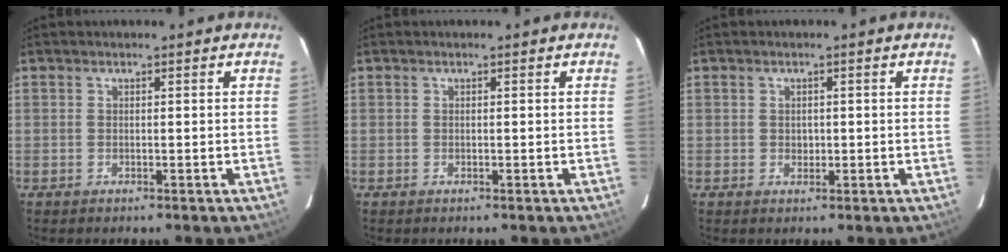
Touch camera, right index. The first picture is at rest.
{"total": 0.0}
{"total": 1.2, "force": [0.1, 1.2, 0.4], "torque": [-0.002, 0.001, 0.002]}